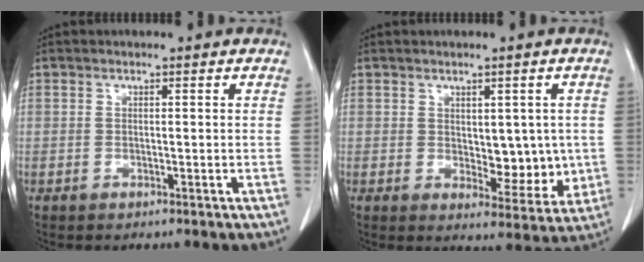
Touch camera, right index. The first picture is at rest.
{"total": 7.2, "force": [0.2, 3.8, 6.1], "torque": [-0.062, -0.006, 0.015]}